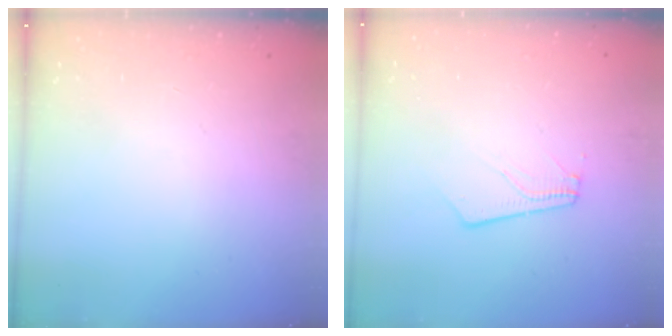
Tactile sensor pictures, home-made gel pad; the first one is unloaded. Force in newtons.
{"total": 4.9, "press": 4.9, "slide": 0.7}